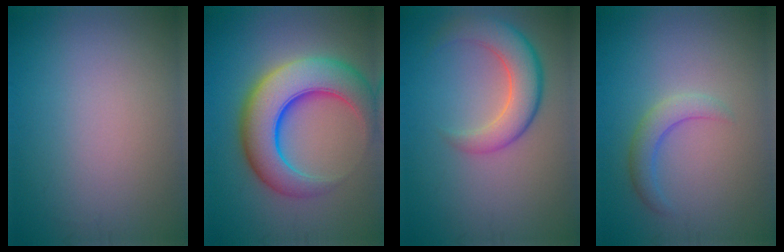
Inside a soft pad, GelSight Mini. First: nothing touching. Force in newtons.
{"total": 9.6, "press": 9.6, "slide": 0.3}
{"total": 5.1, "press": 5.1, "slide": 0.2}
{"total": 2.3, "press": 2.2, "slide": 0.2}